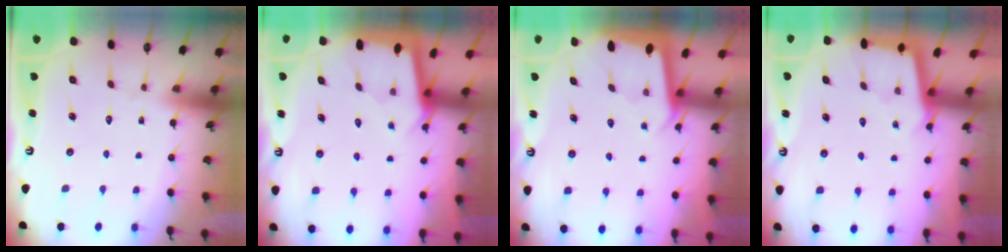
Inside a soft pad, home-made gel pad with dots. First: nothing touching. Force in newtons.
{"total": 2.0, "press": 2.0, "slide": 0.1}
{"total": 1.9, "press": 1.9, "slide": 0.1}
{"total": 2.4, "press": 2.4, "slide": 0.2}